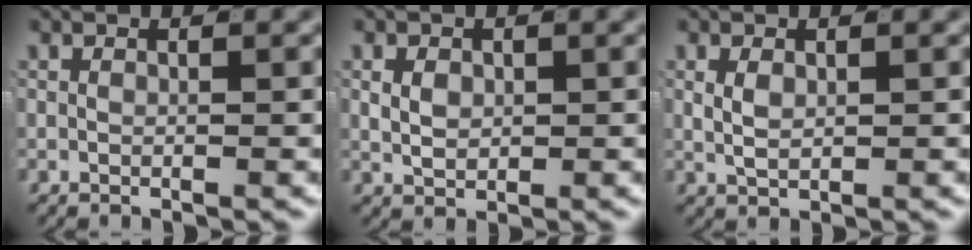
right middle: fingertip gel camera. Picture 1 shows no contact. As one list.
[{"total": 2.0, "force": [0.2, 1.4, 1.4], "torque": [-0.028, -0.010, 0.016]}, {"total": 1.6, "force": [0.3, 0.9, 1.3], "torque": [-0.030, -0.010, 0.017]}]